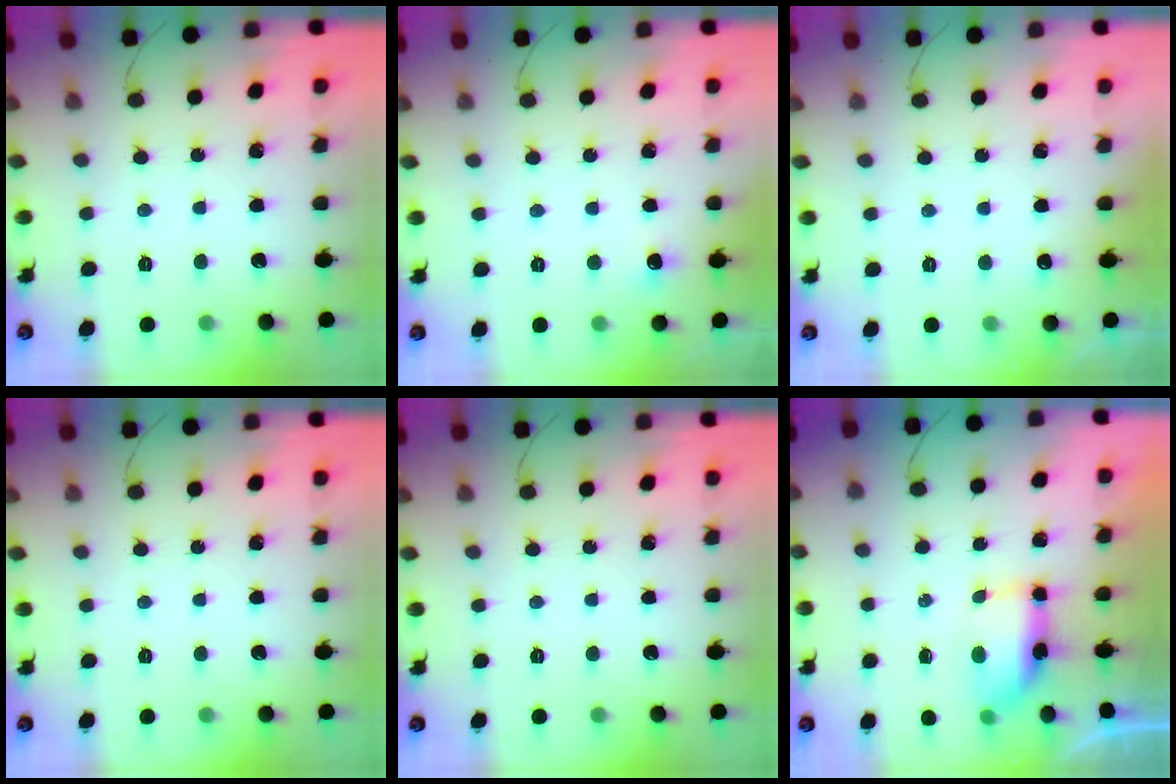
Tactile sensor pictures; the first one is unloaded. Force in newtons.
{"total": 3.5, "press": 3.2, "slide": 1.5}
{"total": 11.1, "press": 2.1, "slide": 10.9}
{"total": 0.0}
{"total": 0.0}
{"total": 13.7, "press": 8.7, "slide": 10.5}